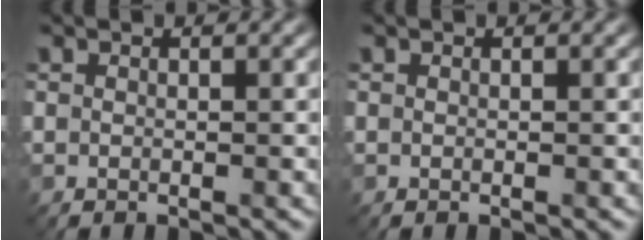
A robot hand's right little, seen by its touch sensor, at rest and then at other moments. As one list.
[{"total": 0.0}]